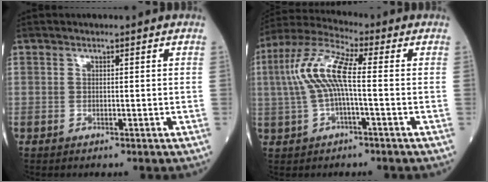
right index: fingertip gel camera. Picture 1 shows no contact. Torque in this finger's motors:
{"motor_torque": [0.98, -0.03, 0.58, 0.21]}